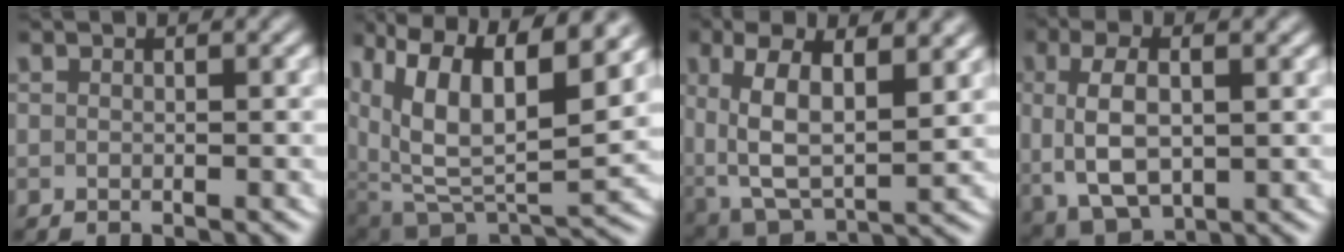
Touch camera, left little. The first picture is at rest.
{"total": 12.1, "force": [1.7, 7.8, 9.1], "torque": [-0.185, -0.037, 0.042]}
{"total": 8.2, "force": [0.8, 5.3, 6.1], "torque": [-0.132, -0.031, 0.034]}
{"total": 7.1, "force": [0.2, 4.7, 5.3], "torque": [-0.130, -0.016, 0.019]}